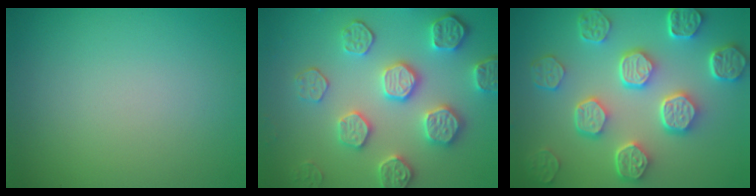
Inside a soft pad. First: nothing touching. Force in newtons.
{"total": 5.6, "press": 5.1, "slide": 2.2}
{"total": 7.8, "press": 6.0, "slide": 5.0}